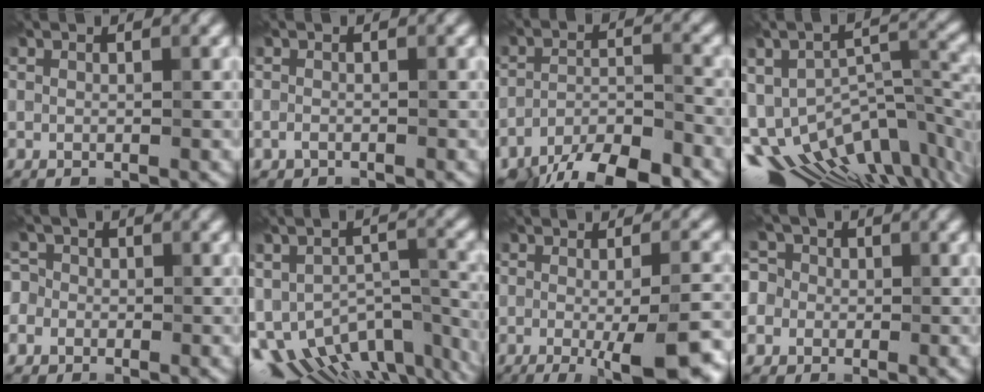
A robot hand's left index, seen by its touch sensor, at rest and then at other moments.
{"total": 0.7, "force": [-0.5, 0.3, 0.3], "torque": [-0.007, -0.002, -0.010]}
{"total": 7.7, "force": [-5.9, 2.6, 4.2], "torque": [-0.063, -0.008, -0.104]}
{"total": 13.2, "force": [-7.5, 5.9, 9.2], "torque": [-0.176, -0.014, -0.099]}
{"total": 4.5, "force": [-1.3, 4.1, 1.2], "torque": [-0.013, 0.018, -0.061]}
{"total": 11.6, "force": [-7.0, 6.1, 6.9], "torque": [-0.125, -0.020, -0.088]}
{"total": 8.9, "force": [-2.8, 2.3, 8.1], "torque": [-0.098, -0.013, -0.031]}
{"total": 7.6, "force": [-0.5, 7.1, 2.9], "torque": [-0.059, 0.030, -0.058]}